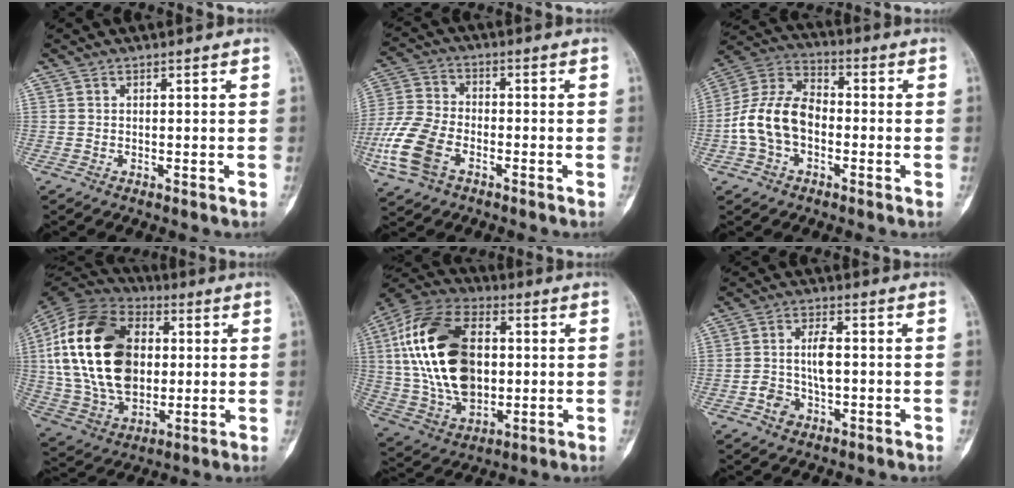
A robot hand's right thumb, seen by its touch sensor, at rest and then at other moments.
{"total": 12.1, "force": [-4.8, 7.4, 8.2], "torque": [-0.184, 0.013, -0.100]}
{"total": 12.8, "force": [-2.5, 8.7, 9.1], "torque": [-0.172, 0.042, -0.057]}
{"total": 25.9, "force": [3.1, 17.2, 19.1], "torque": [-0.361, 0.003, 0.059]}
{"total": 24.3, "force": [2.5, 15.2, 18.8], "torque": [-0.355, 0.004, 0.049]}
{"total": 6.4, "force": [-1.0, 3.9, 5.0], "torque": [-0.083, 0.019, -0.015]}